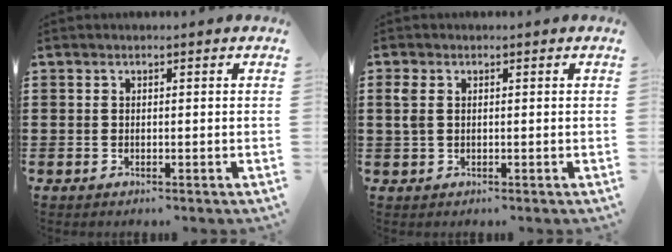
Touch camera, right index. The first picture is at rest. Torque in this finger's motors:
{"motor_torque": [0.23, -0.06, 0.11, 0.07]}